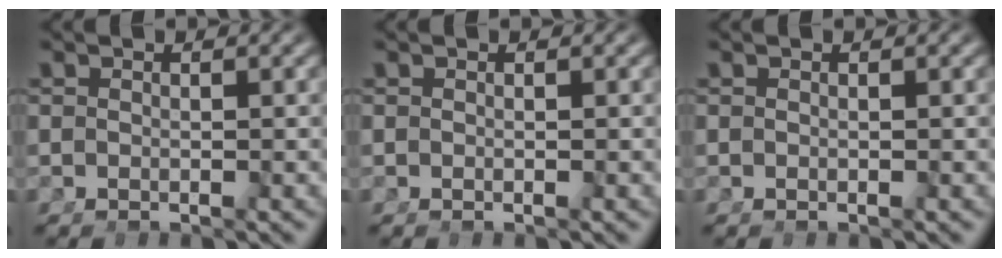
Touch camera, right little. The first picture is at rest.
{"total": 0.0}
{"total": 0.0}